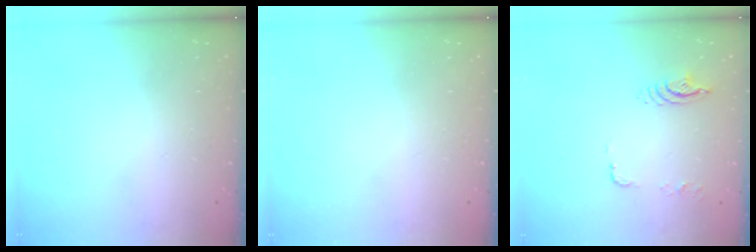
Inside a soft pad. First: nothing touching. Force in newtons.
{"total": 0.0}
{"total": 8.3, "press": 8.3, "slide": 0.8}